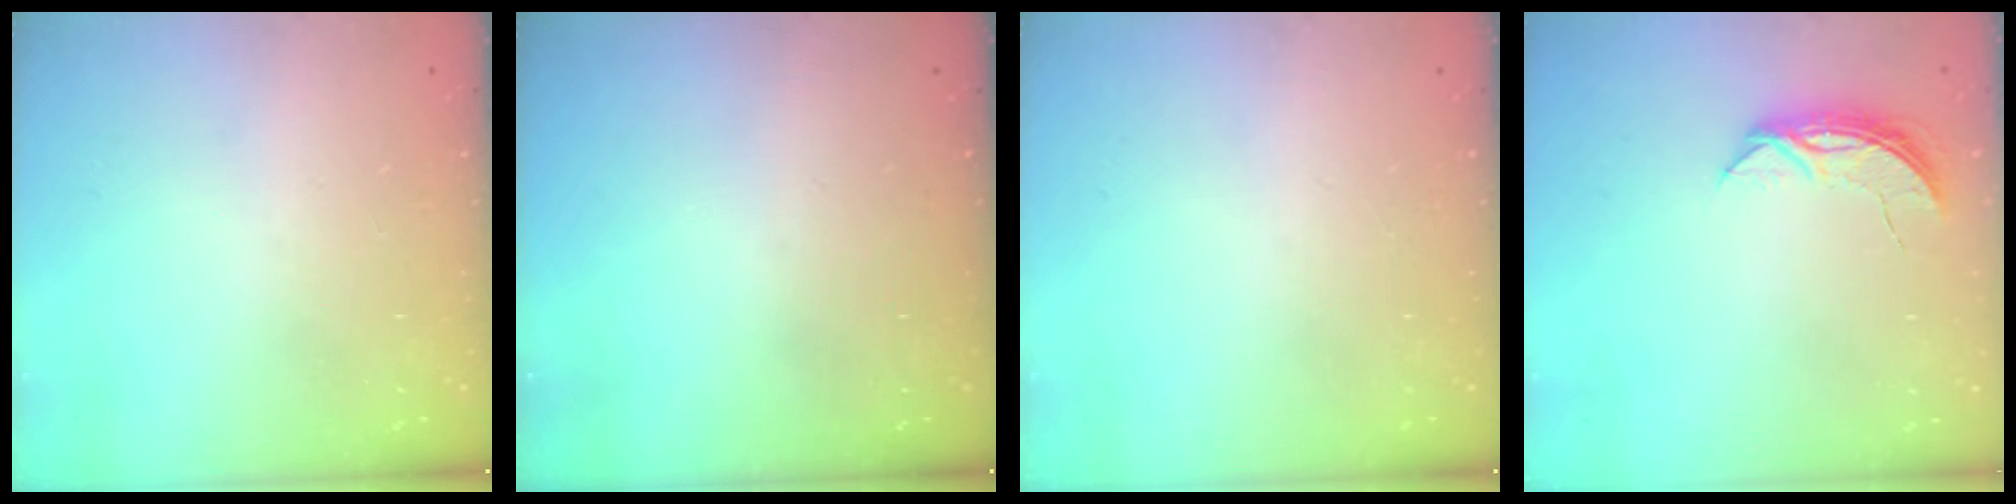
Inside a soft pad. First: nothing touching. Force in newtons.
{"total": 0.0}
{"total": 0.0}
{"total": 5.9, "press": 5.8, "slide": 0.5}